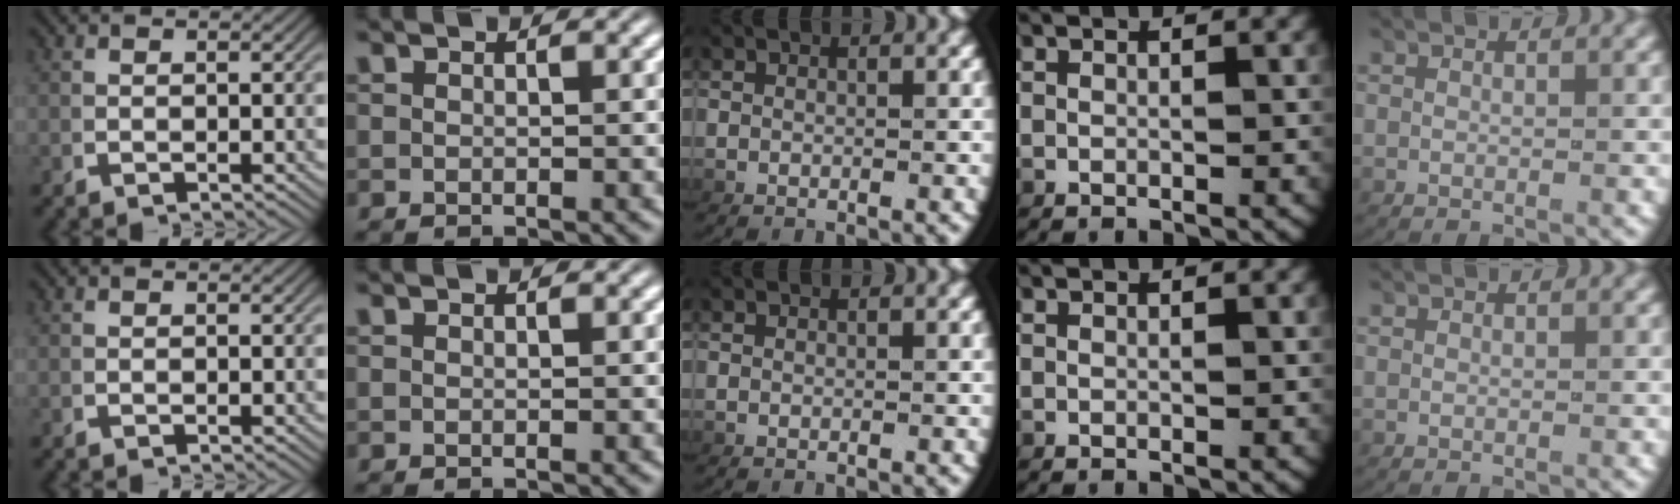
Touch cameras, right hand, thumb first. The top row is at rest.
{}